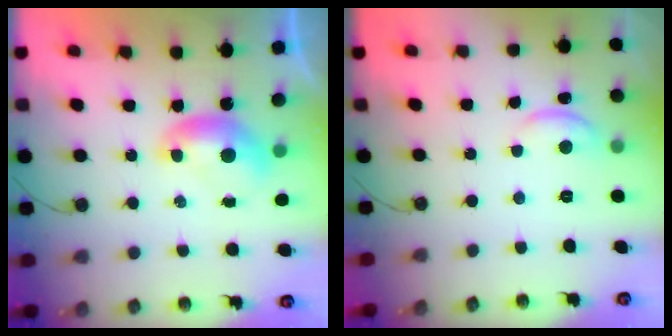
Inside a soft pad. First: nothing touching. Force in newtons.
{"total": 2.2, "press": 2.1, "slide": 0.5}